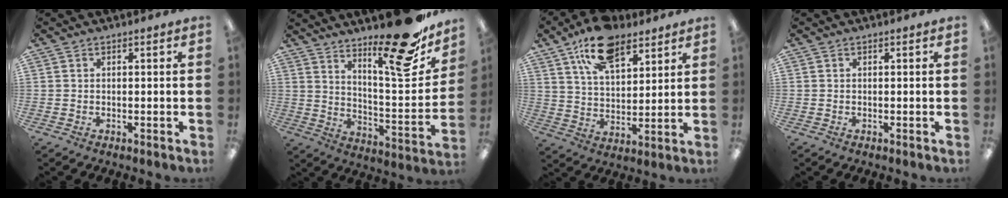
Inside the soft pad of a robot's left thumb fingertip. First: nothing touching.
{"total": 20.1, "force": [15.3, 4.9, 12.1], "torque": [-0.168, -0.118, 0.244]}
{"total": 14.9, "force": [9.7, 7.7, 8.3], "torque": [-0.135, -0.037, 0.175]}
{"total": 0.0}